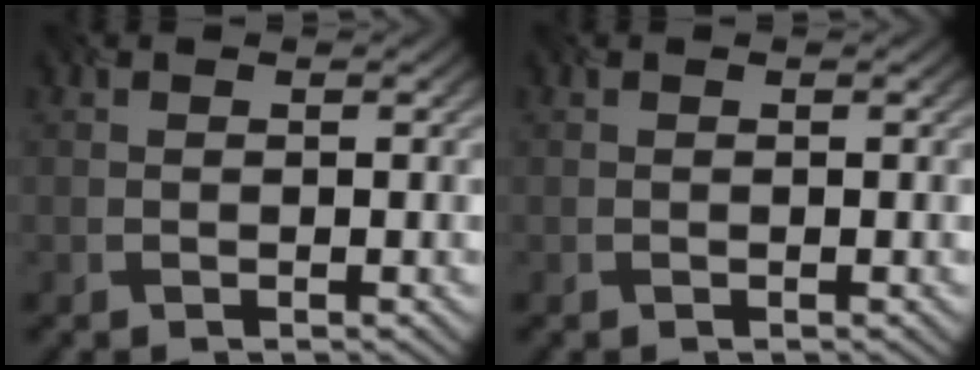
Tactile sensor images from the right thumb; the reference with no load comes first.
{"total": 0.0}